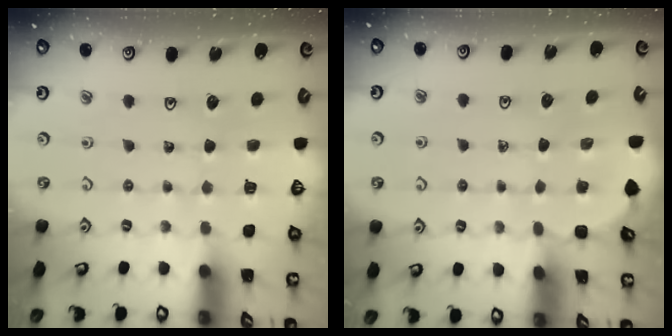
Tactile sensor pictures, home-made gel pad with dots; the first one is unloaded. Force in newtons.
{"total": 2.4, "press": 2.0, "slide": 1.3}